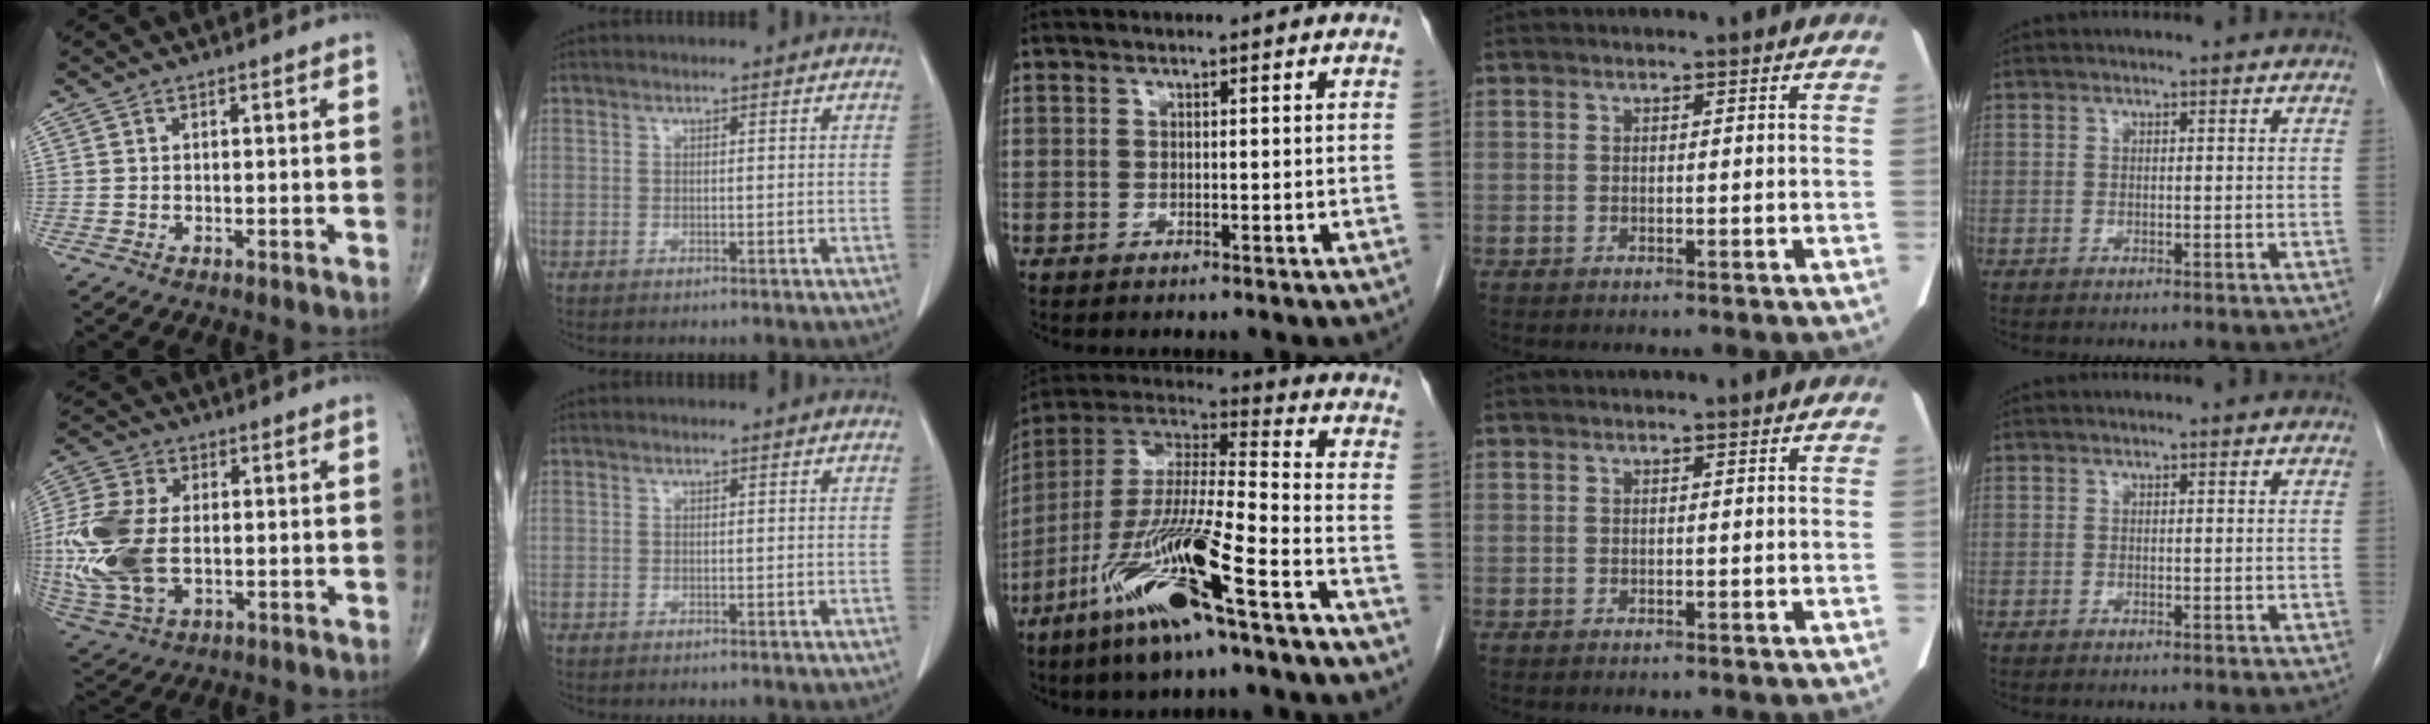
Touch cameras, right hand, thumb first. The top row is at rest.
{"thumb": {"total": 18.8, "force": [-1.0, 11.4, 14.9], "torque": [-0.363, -0.008, -0.011]}, "middle": {"total": 20.2, "force": [-12.2, 2.0, 16.0], "torque": [-0.318, -0.028, -0.221]}}